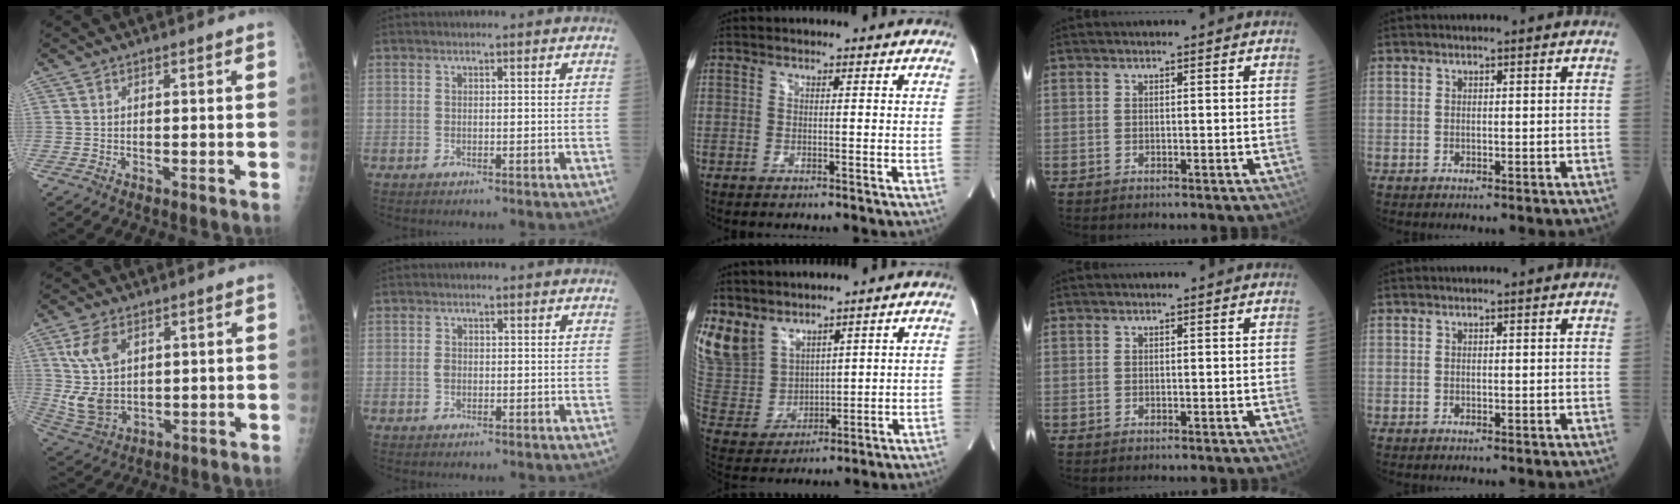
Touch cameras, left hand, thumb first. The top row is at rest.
{"thumb": {"total": 10.3, "force": [3.1, 6.5, 7.4], "torque": [-0.141, -0.011, 0.073]}, "index": {"total": 1.1, "force": [-0.2, 0.8, 0.7], "torque": [-0.016, 0.001, -0.003]}, "middle": {"total": 11.4, "force": [9.3, 5.7, 3.3], "torque": [-0.087, 0.002, 0.211]}}